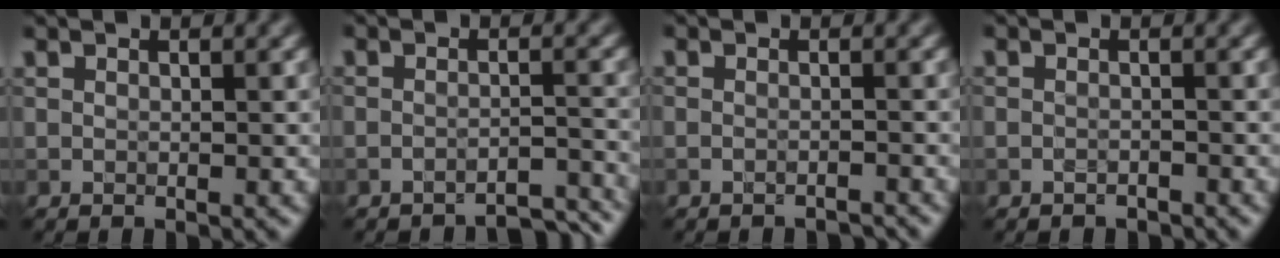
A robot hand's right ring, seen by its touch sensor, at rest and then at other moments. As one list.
[{"total": 3.1, "force": [-3.0, 0.1, 0.6], "torque": [-0.001, 0.003, -0.045]}, {"total": 1.1, "force": [-1.1, 0.0, 0.0], "torque": [0.000, -0.003, -0.020]}, {"total": 0.8, "force": [-0.7, 0.3, -0.2], "torque": [0.006, -0.006, -0.013]}]